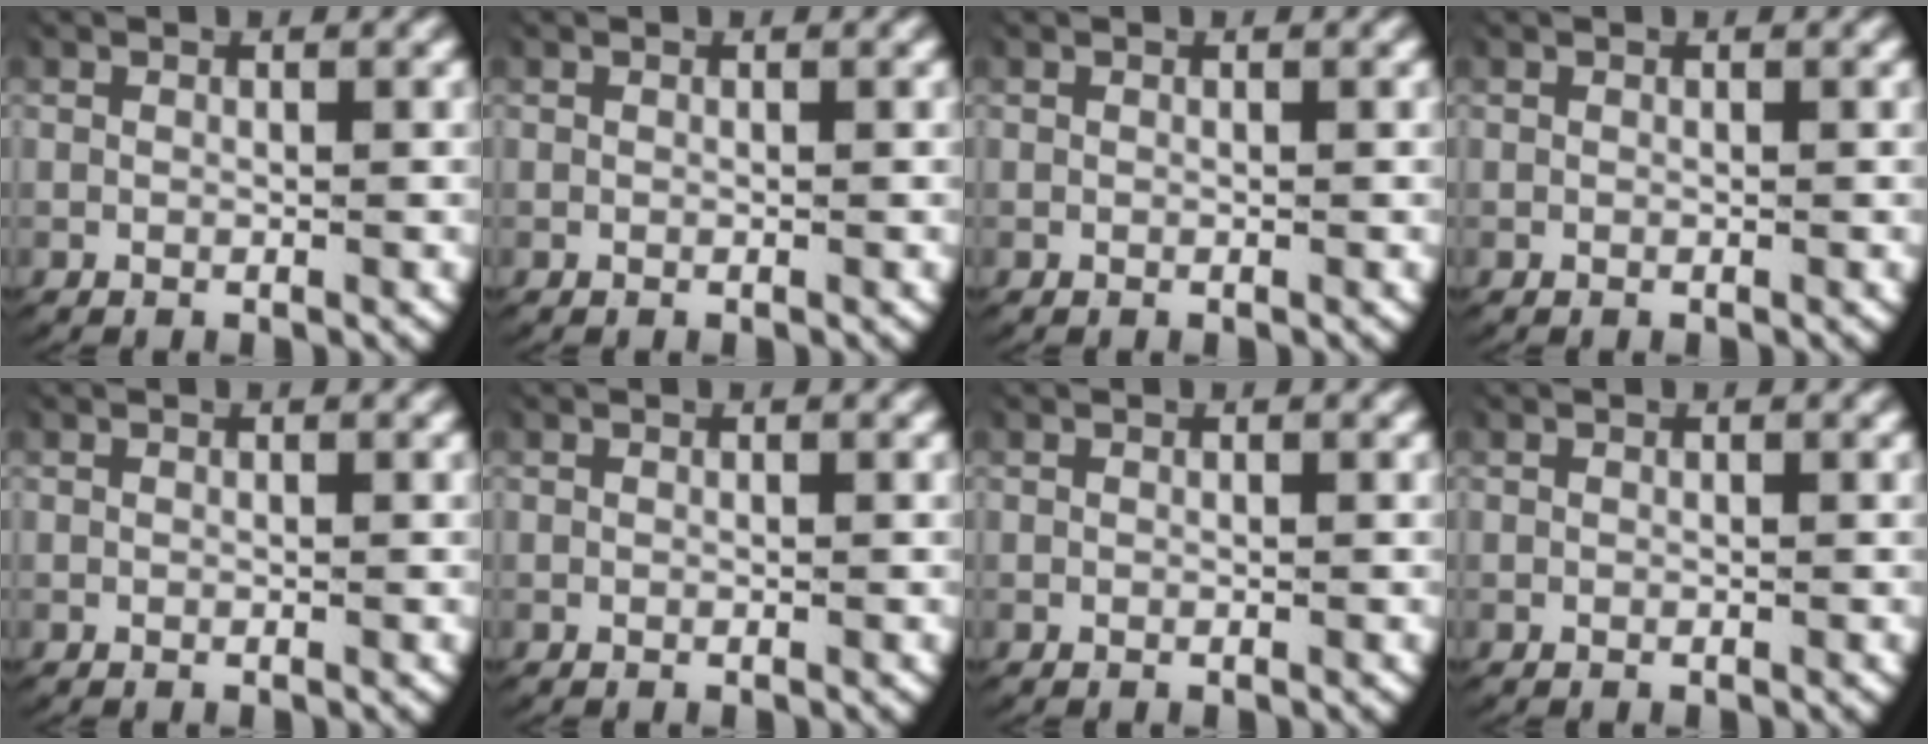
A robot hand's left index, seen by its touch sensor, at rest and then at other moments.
{"total": 0.0}
{"total": 0.0}
{"total": 0.0}
{"total": 0.0}
{"total": 0.0}
{"total": 0.0}
{"total": 0.0}